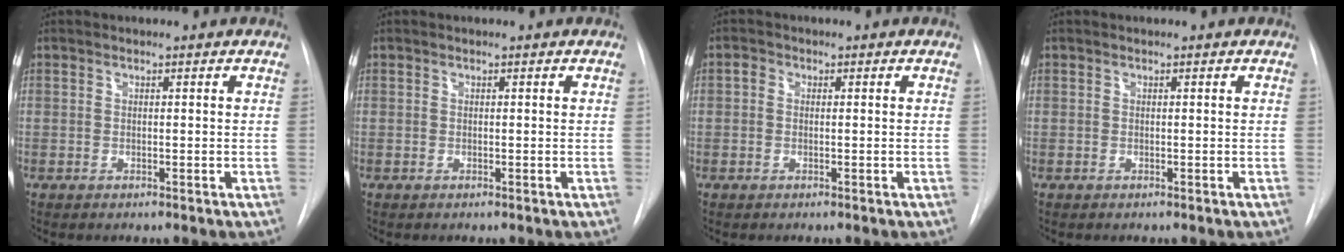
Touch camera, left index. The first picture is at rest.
{"total": 0.0}
{"total": 1.0, "force": [0.0, 0.8, 0.5], "torque": [-0.007, 0.003, -0.005]}
{"total": 0.0}